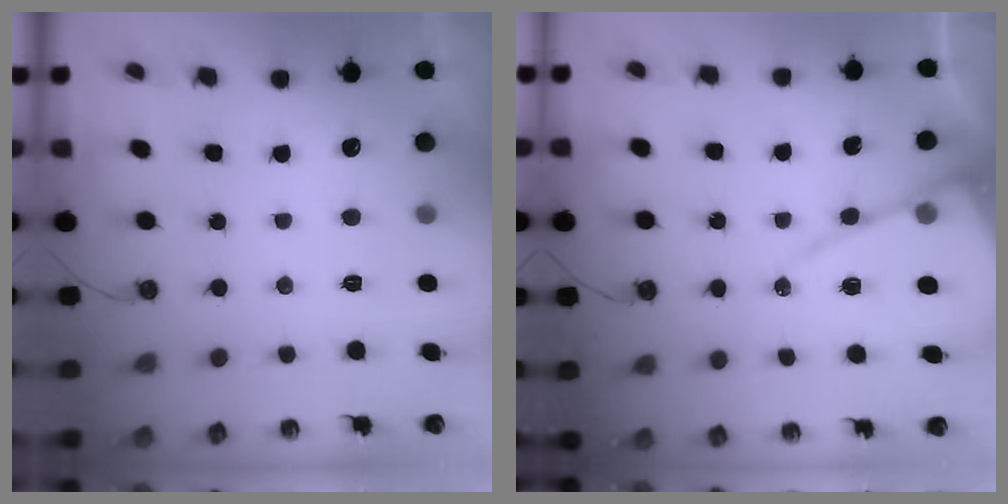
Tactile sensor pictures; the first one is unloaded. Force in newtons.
{"total": 11.7, "press": 11.7, "slide": 1.1}